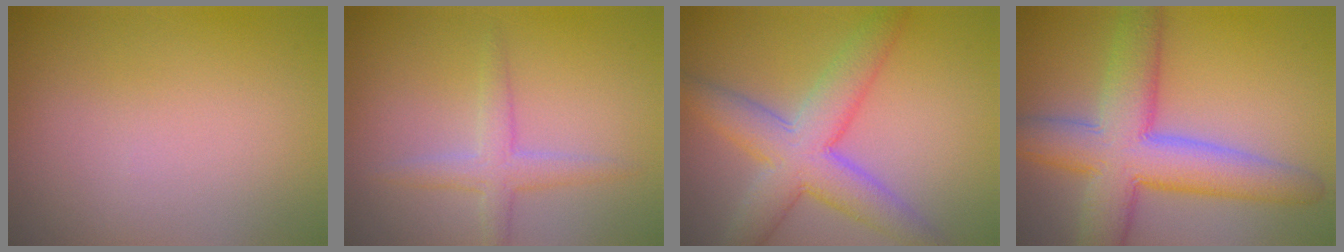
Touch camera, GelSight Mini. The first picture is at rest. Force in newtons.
{"total": 2.4, "press": 2.4, "slide": 0.2}
{"total": 6.9, "press": 6.9, "slide": 0.1}
{"total": 9.0, "press": 9.0, "slide": 0.6}